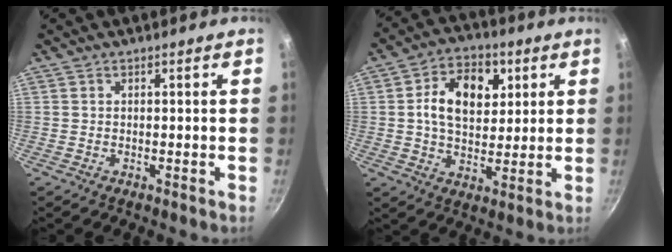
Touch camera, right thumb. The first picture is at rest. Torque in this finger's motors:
{"motor_torque": [-0.25, 0.39, 0.67, -0.20, 0.13]}